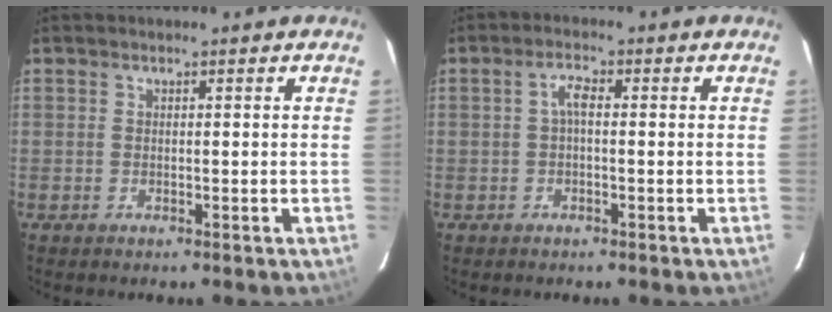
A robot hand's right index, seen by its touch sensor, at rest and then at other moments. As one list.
[{"total": 2.2, "force": [-0.1, 0.8, 2.1], "torque": [-0.044, 0.010, -0.002]}]